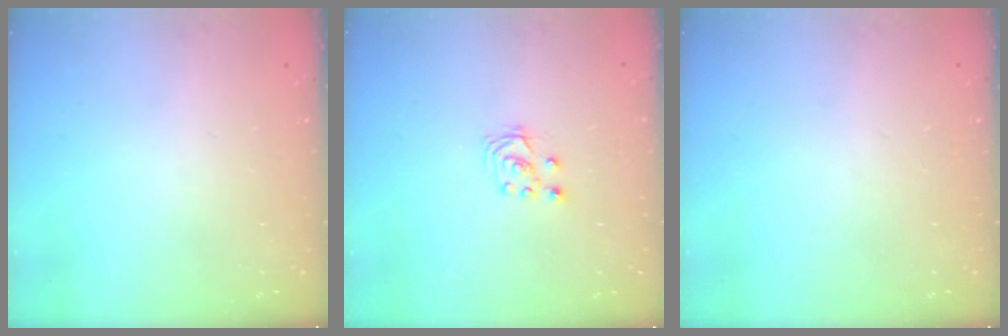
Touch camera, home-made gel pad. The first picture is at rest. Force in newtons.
{"total": 2.8, "press": 2.7, "slide": 0.7}
{"total": 0.0}